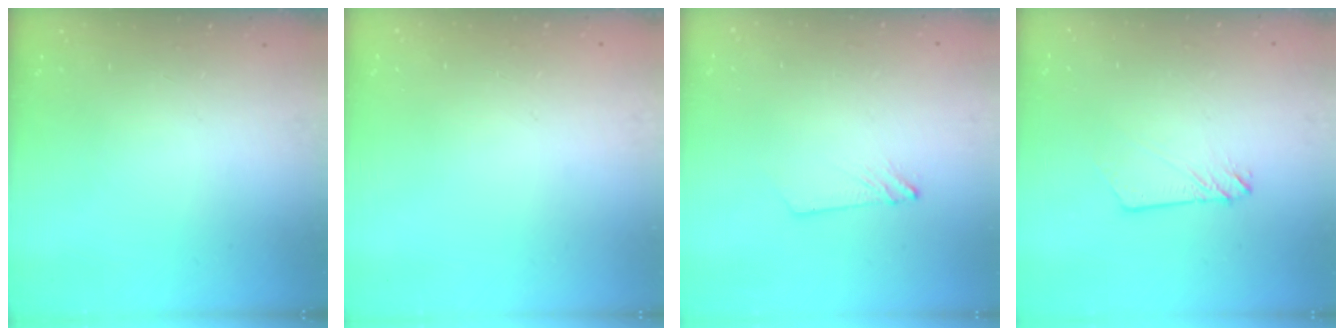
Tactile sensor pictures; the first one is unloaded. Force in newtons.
{"total": 0.0}
{"total": 2.4, "press": 2.4, "slide": 0.2}
{"total": 2.4, "press": 2.4, "slide": 0.2}